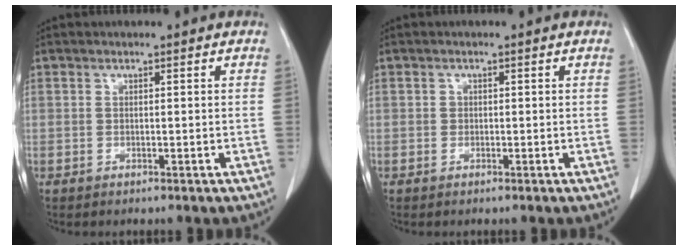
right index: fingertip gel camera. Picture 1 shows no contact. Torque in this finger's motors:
{"motor_torque": [0.11, -0.03, -0.01, 0.01]}